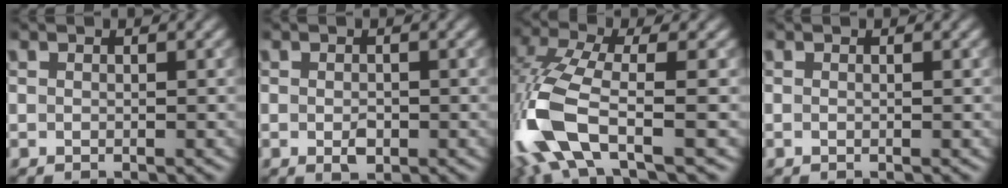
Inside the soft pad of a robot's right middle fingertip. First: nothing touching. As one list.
[{"total": 1.4, "force": [-0.3, 0.9, 1.0], "torque": [-0.015, -0.003, -0.005]}, {"total": 10.3, "force": [-3.8, 4.0, 8.6], "torque": [-0.193, 0.001, -0.087]}, {"total": 0.0}]